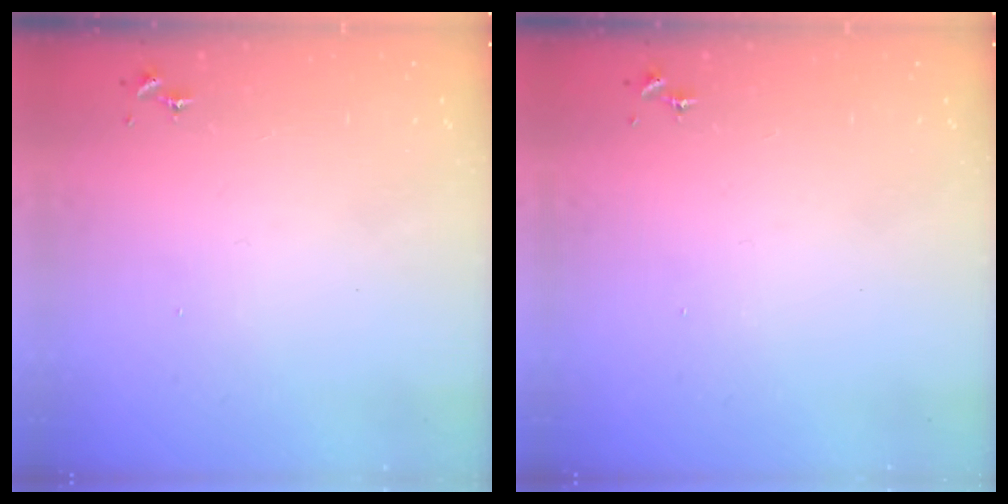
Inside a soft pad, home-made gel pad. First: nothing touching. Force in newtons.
{"total": 0.0}